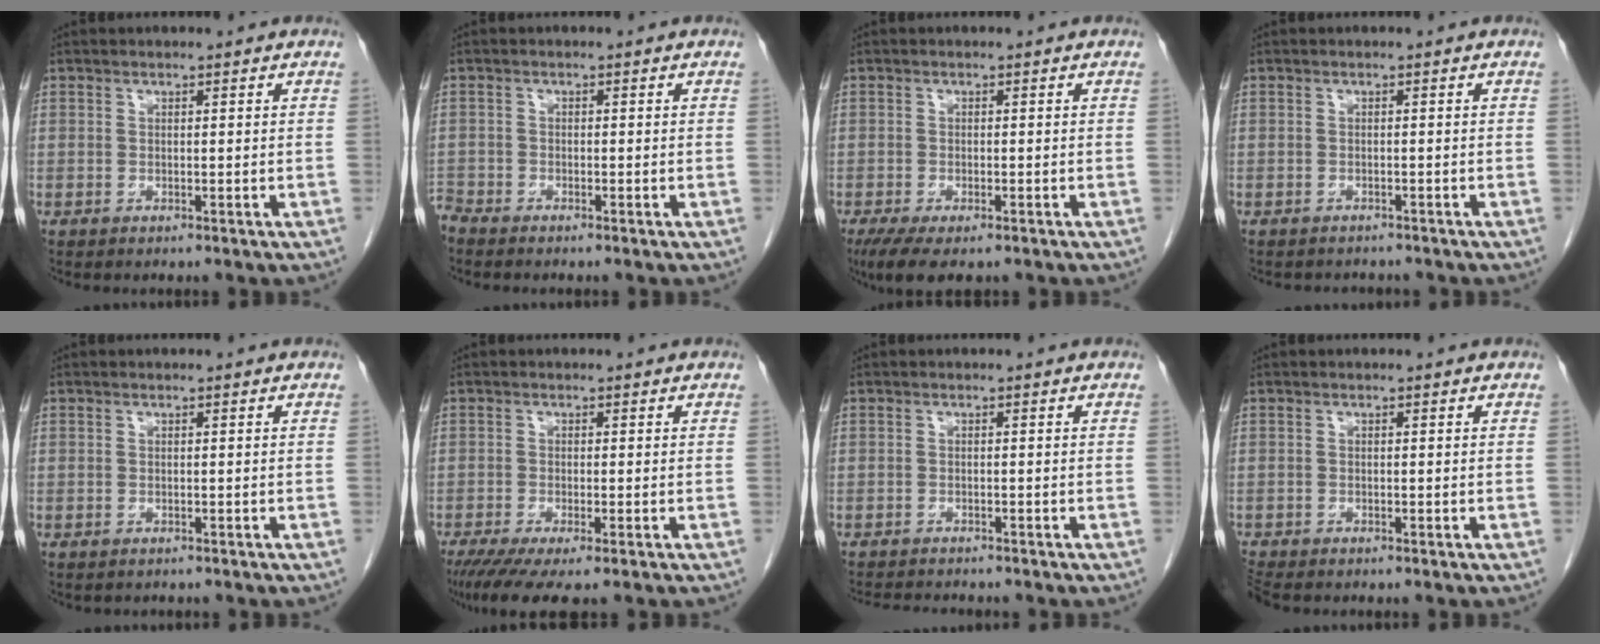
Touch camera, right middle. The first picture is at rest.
{"total": 1.3, "force": [-1.3, 0.2, 0.0], "torque": [-0.004, -0.004, -0.026]}
{"total": 6.0, "force": [-4.1, 2.0, 3.9], "torque": [-0.062, -0.013, -0.066]}
{"total": 3.2, "force": [-3.0, 1.2, 0.3], "torque": [-0.005, -0.002, -0.038]}
{"total": 0.8, "force": [-0.7, 0.4, 0.0], "torque": [-0.008, 0.000, -0.011]}
{"total": 6.5, "force": [-4.7, 0.6, 4.4], "torque": [-0.065, -0.016, -0.079]}
{"total": 5.4, "force": [-5.1, 0.9, 1.6], "torque": [-0.021, -0.008, -0.077]}
{"total": 2.2, "force": [-2.1, 0.4, 0.6], "torque": [-0.017, -0.008, -0.037]}